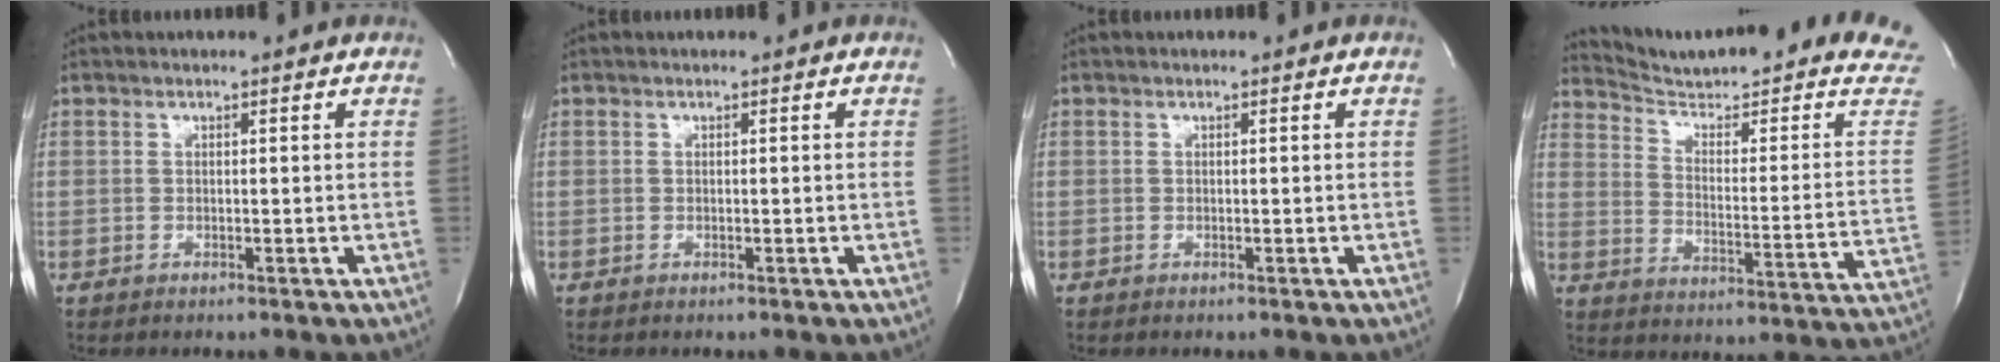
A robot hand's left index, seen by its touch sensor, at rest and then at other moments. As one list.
[{"total": 0.0}, {"total": 0.0}, {"total": 24.9, "force": [22.7, 1.0, 10.2], "torque": [-0.147, -0.095, 0.291]}]